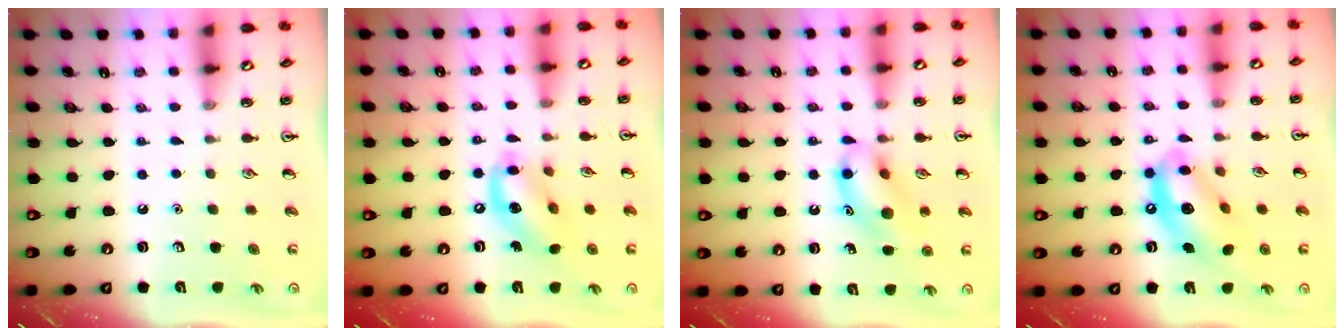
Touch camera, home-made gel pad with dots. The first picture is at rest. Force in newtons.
{"total": 13.1, "press": 12.7, "slide": 3.0}
{"total": 12.8, "press": 12.6, "slide": 2.1}
{"total": 12.6, "press": 12.0, "slide": 3.7}